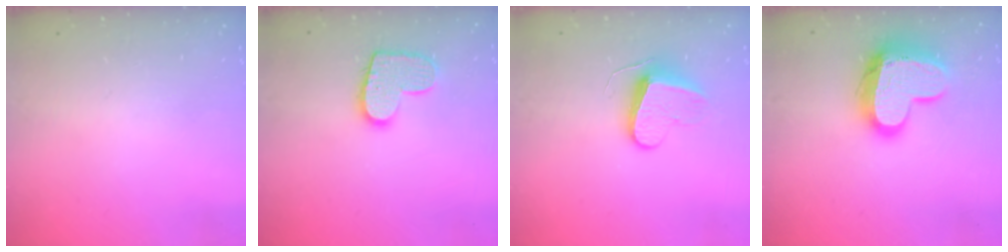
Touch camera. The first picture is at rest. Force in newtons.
{"total": 11.2, "press": 11.2, "slide": 0.7}
{"total": 9.1, "press": 9.1, "slide": 0.7}
{"total": 16.3, "press": 16.3, "slide": 1.0}